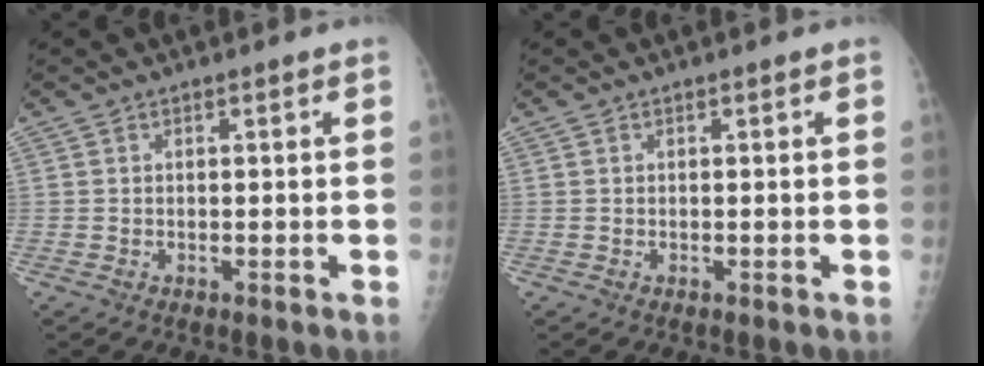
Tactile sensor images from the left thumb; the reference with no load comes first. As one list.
[{"total": 0.0}]